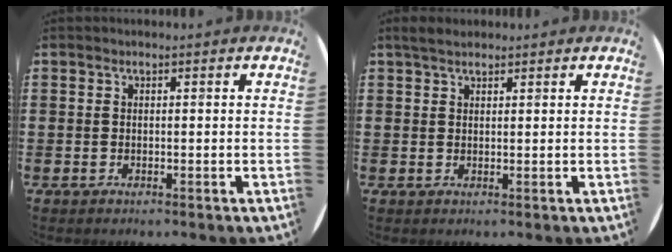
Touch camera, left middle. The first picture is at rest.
{"total": 1.8, "force": [1.6, 0.6, 0.8], "torque": [-0.009, 0.003, 0.027]}